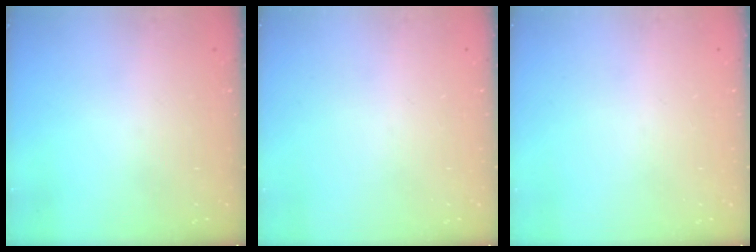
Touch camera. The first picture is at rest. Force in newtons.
{"total": 0.0}
{"total": 0.0}